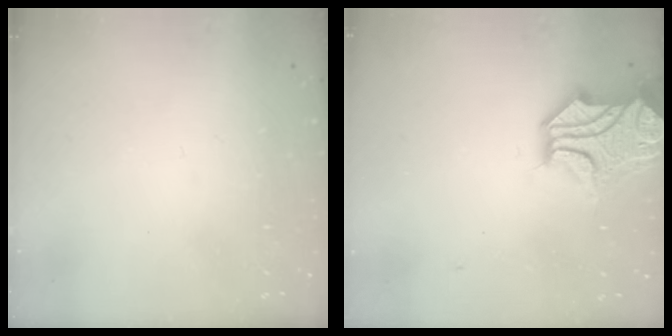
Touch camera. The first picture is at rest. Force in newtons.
{"total": 6.6, "press": 6.2, "slide": 2.1}